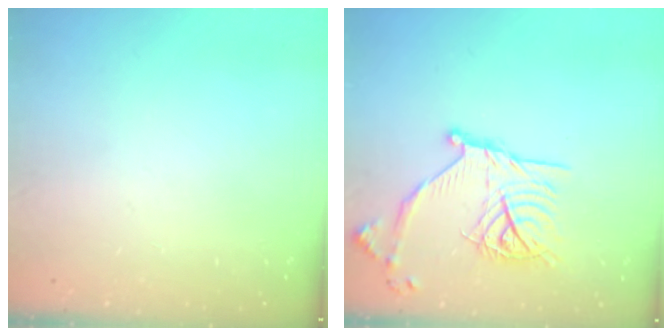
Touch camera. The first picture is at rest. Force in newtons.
{"total": 19.4, "press": 19.3, "slide": 1.5}